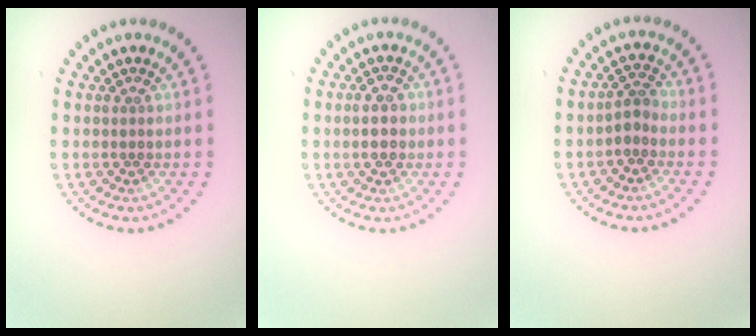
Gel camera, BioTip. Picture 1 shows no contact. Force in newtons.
{"total": 2.1, "press": 2.1, "slide": 0.1}
{"total": 1.5, "press": 1.3, "slide": 0.9}